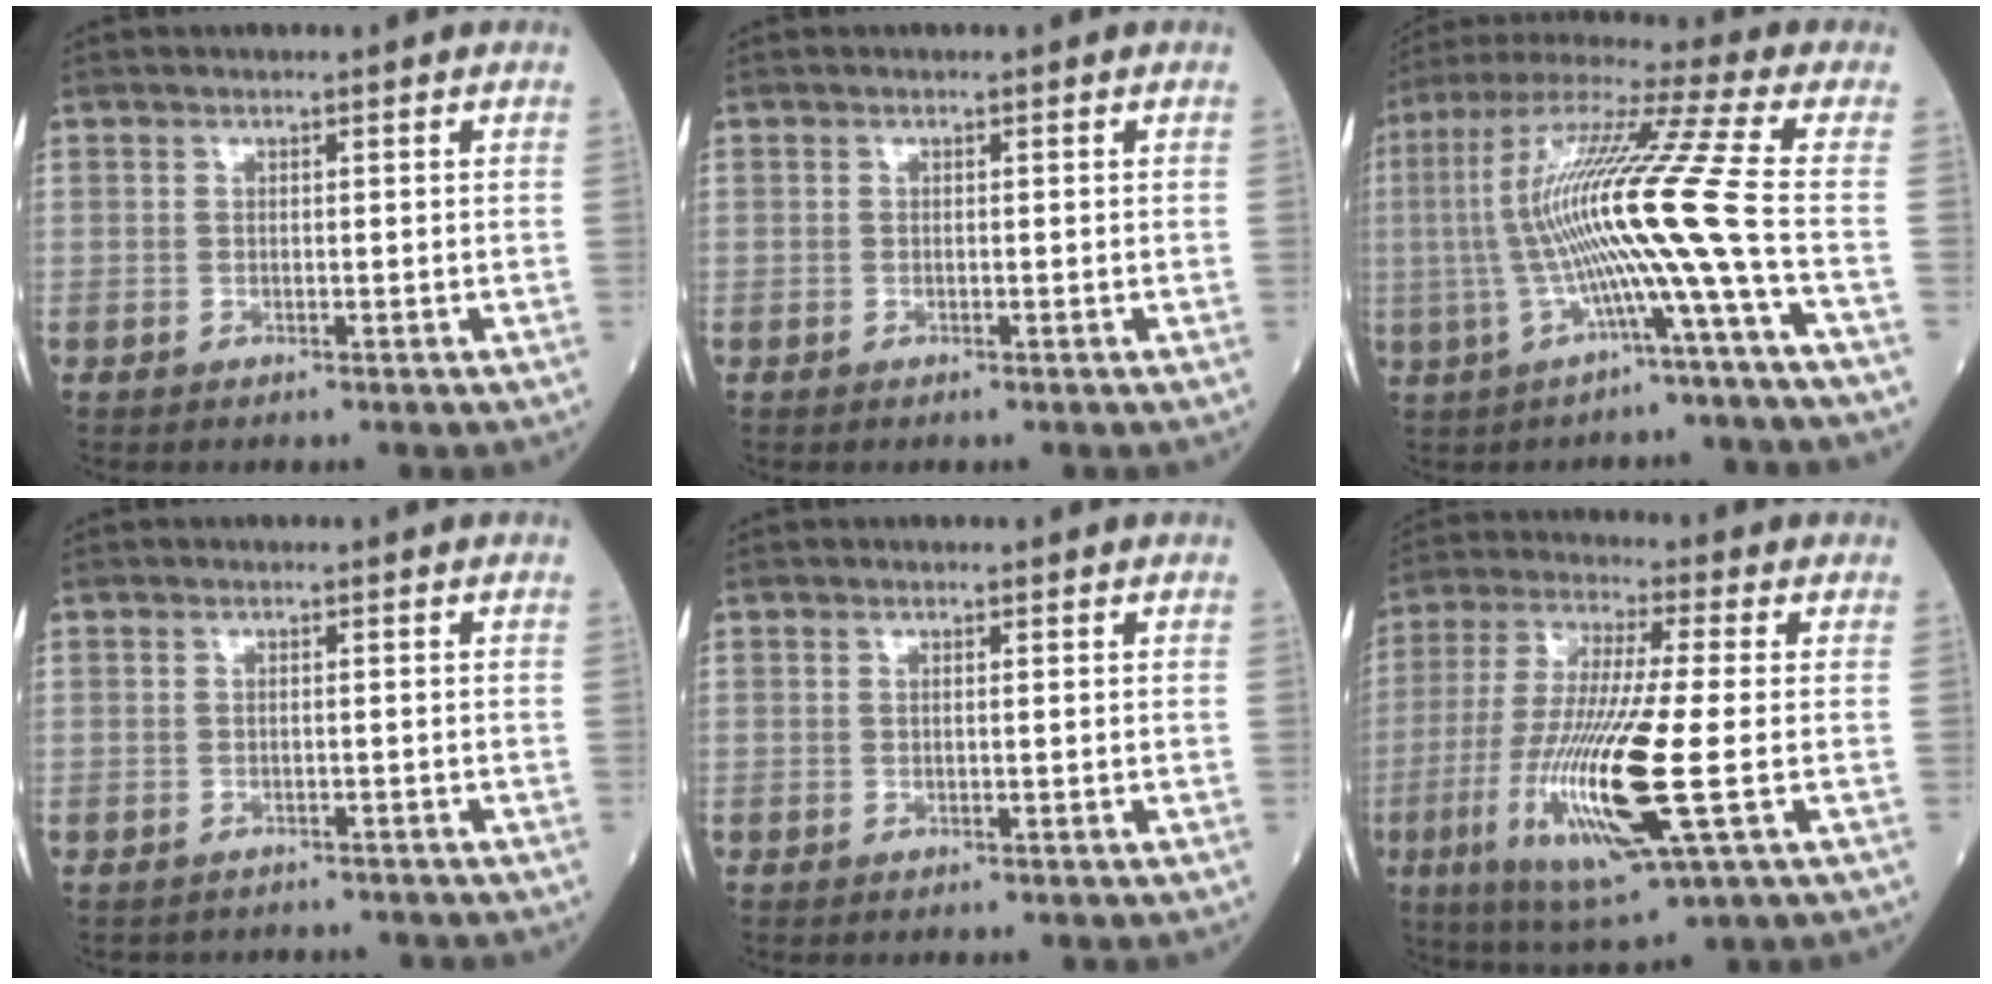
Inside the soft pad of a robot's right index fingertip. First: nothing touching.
{"total": 0.0}
{"total": 15.4, "force": [-2.5, -2.6, 15.0], "torque": [-0.294, 0.014, -0.056]}
{"total": 3.7, "force": [-3.2, 1.7, 0.0], "torque": [-0.007, 0.005, -0.044]}
{"total": 0.0}
{"total": 17.6, "force": [-4.3, 1.4, 17.0], "torque": [-0.358, -0.029, -0.077]}